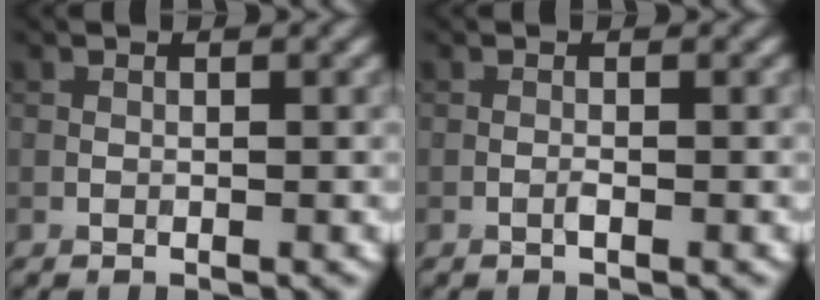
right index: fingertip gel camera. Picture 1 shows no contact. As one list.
[{"total": 0.5, "force": [-0.3, 0.0, 0.4], "torque": [-0.010, 0.000, -0.007]}]